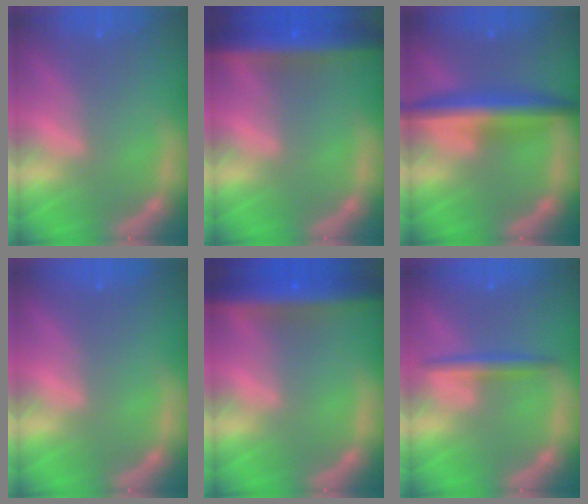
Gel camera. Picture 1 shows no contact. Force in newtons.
{"total": 8.0}
{"total": 6.0}
{"total": 0.0}
{"total": 8.6}
{"total": 2.4}